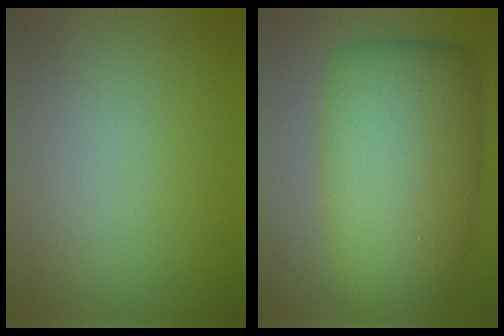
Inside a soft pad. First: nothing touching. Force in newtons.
{"total": 11.6, "press": 11.6, "slide": 0.1}